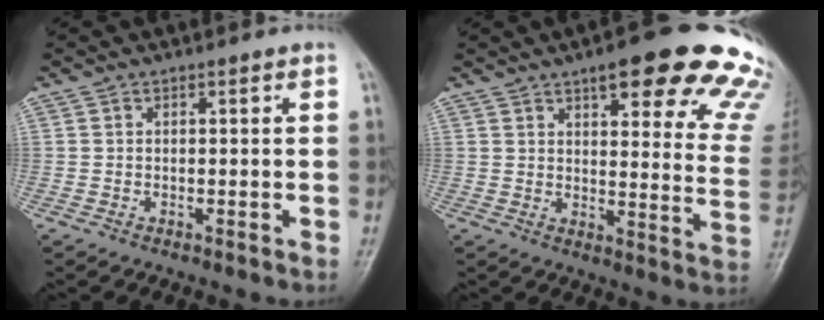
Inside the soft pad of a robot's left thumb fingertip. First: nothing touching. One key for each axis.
{"total": 23.8, "fx": 16.3, "fy": 6.6, "fz": 16.0, "tx": -0.155, "ty": -0.062, "tz": 0.181}